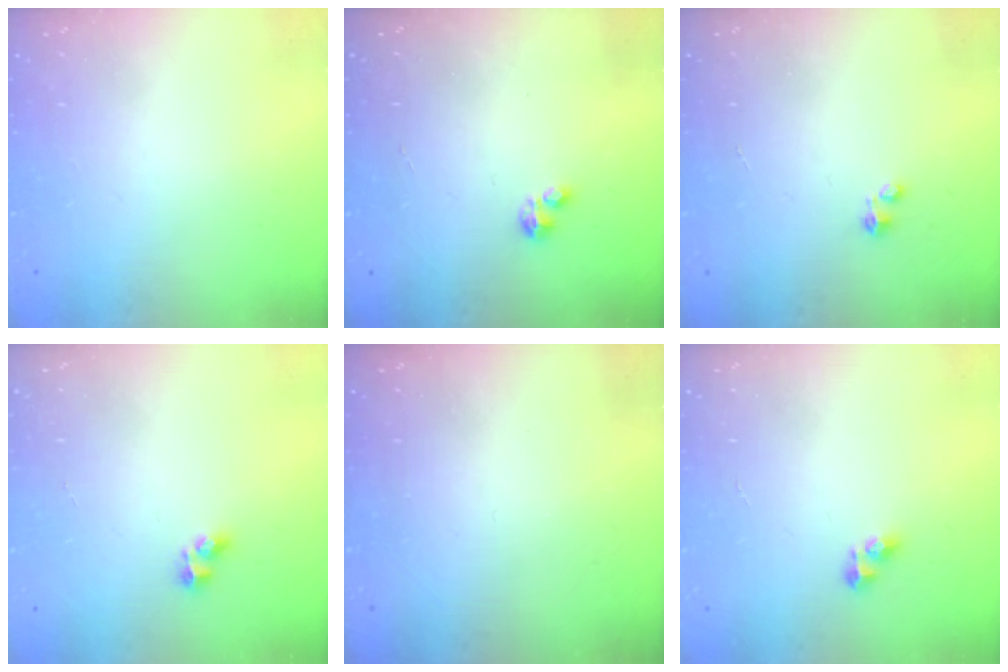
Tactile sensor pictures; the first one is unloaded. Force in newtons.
{"total": 0.7, "press": 0.6, "slide": 0.2}
{"total": 0.0}
{"total": 4.4, "press": 4.3, "slide": 0.8}
{"total": 0.0}
{"total": 5.0, "press": 5.0, "slide": 0.6}